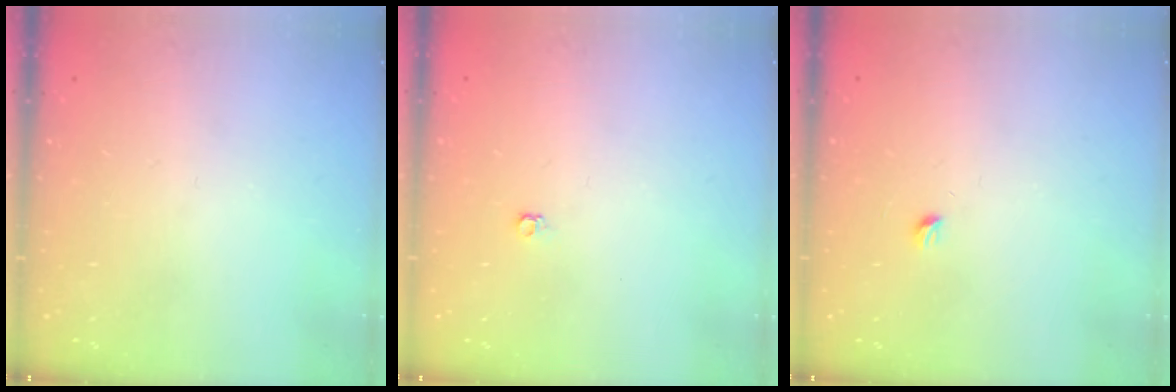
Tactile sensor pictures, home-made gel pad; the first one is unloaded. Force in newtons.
{"total": 3.6, "press": 3.5, "slide": 0.6}
{"total": 2.9, "press": 2.9, "slide": 0.4}